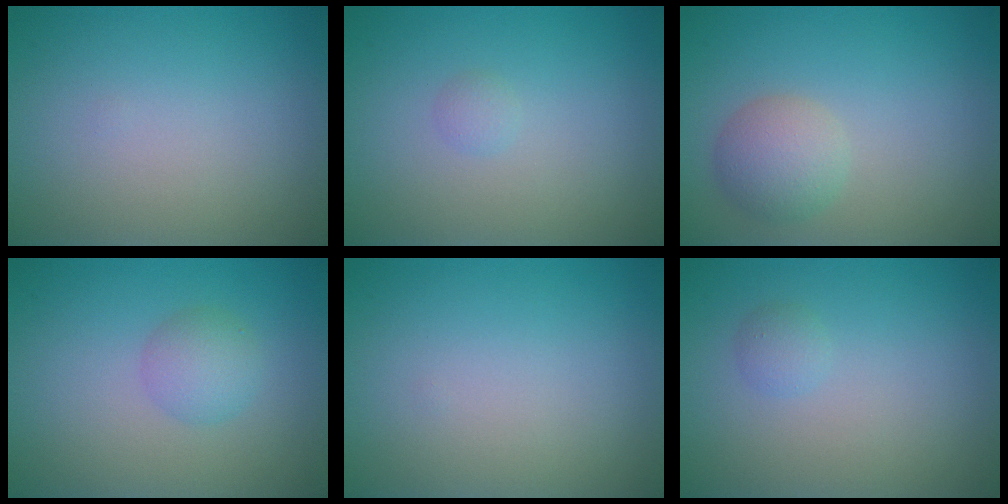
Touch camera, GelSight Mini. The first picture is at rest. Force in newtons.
{"total": 0.7, "press": 0.7, "slide": 0.0}
{"total": 2.7, "press": 2.7, "slide": 0.2}
{"total": 2.2, "press": 2.2, "slide": 0.1}
{"total": 0.0}
{"total": 0.9, "press": 0.9, "slide": 0.0}